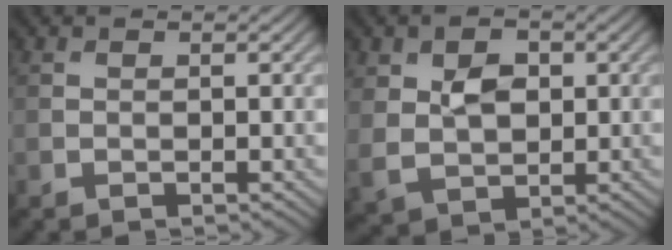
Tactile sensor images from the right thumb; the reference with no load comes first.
{"total": 5.2, "force": [1.1, 3.8, 3.5], "torque": [-0.074, -0.005, 0.022]}